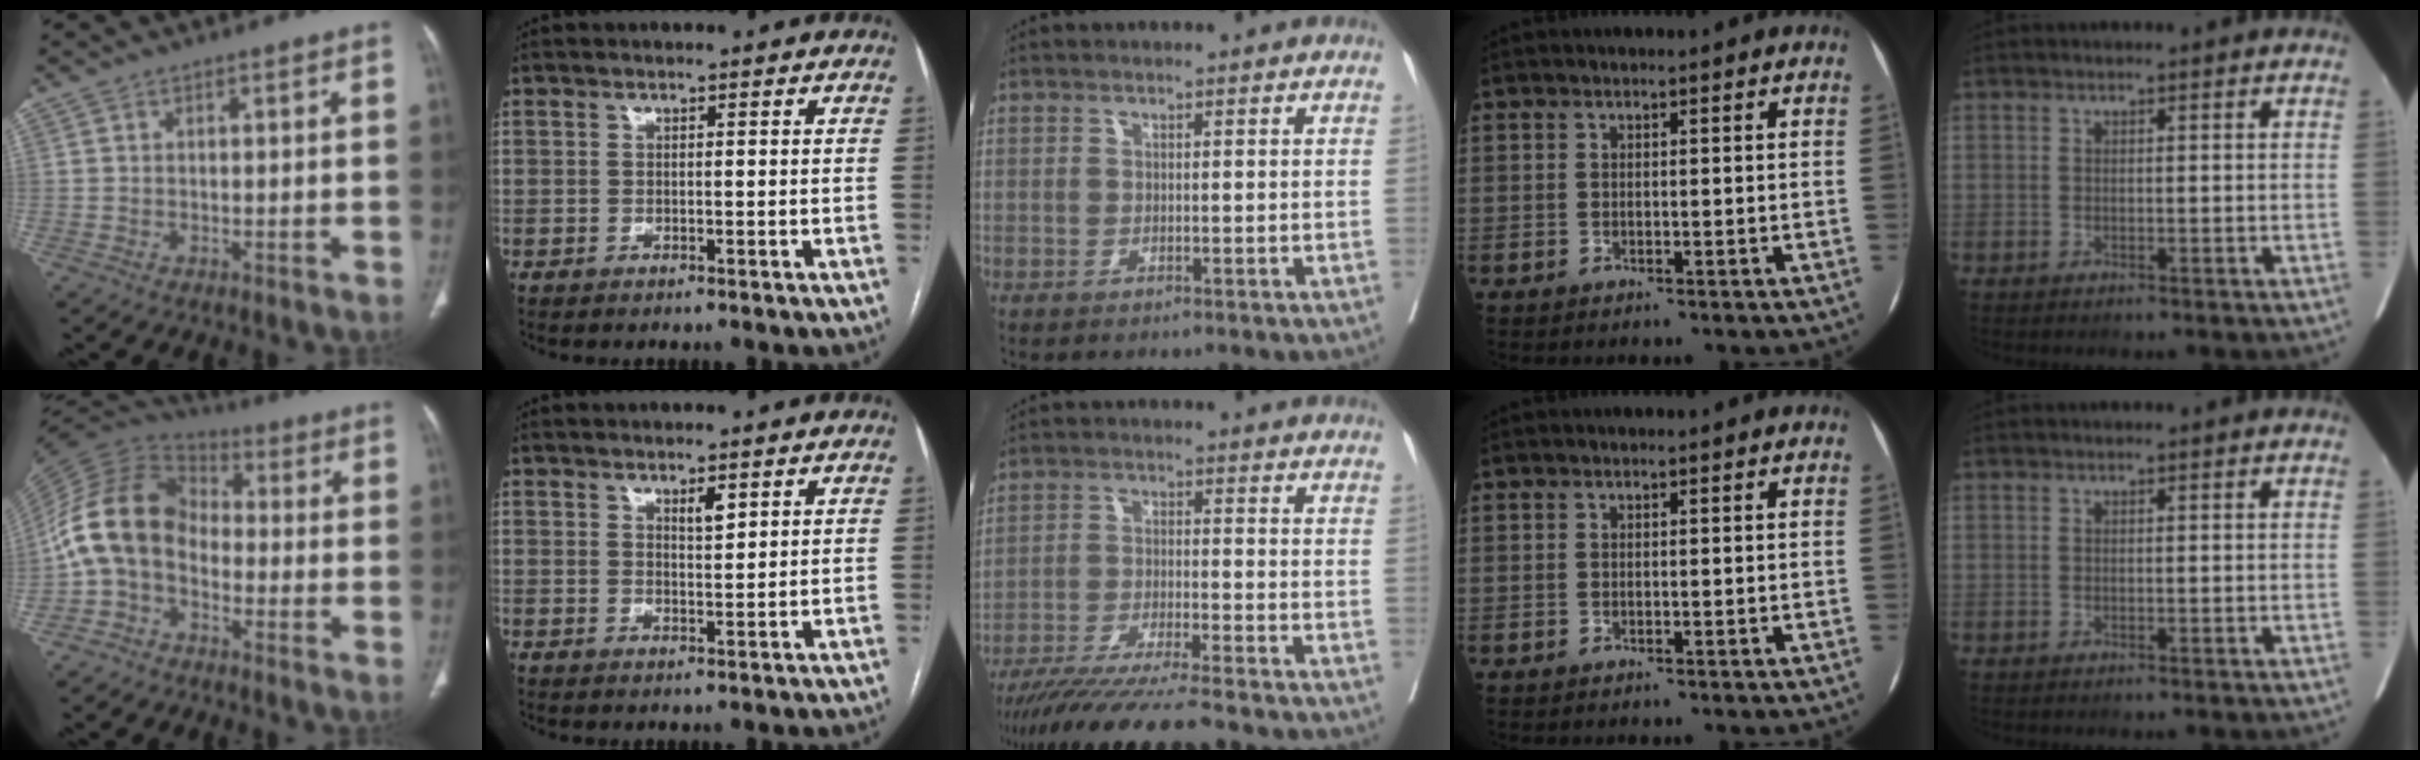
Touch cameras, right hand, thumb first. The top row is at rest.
{"thumb": {"total": 13.5, "force": [-3.0, 9.6, 8.9], "torque": [-0.168, 0.058, -0.074]}, "index": {"total": 2.2, "force": [1.3, 0.6, 1.7], "torque": [-0.029, -0.002, 0.024]}, "middle": {"total": 12.9, "force": [-11.2, -0.3, 6.5], "torque": [-0.090, -0.032, -0.179]}}